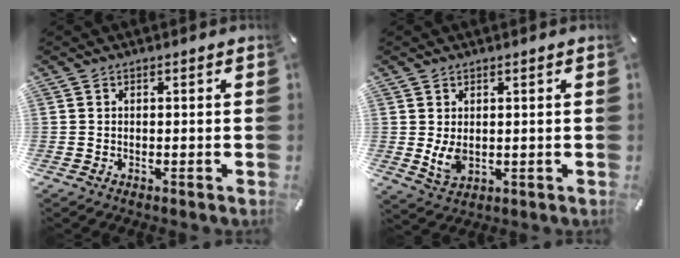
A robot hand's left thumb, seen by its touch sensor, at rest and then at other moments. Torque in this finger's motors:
{"motor_torque": [0.40, 0.52, 0.05, -0.01, 0.01]}